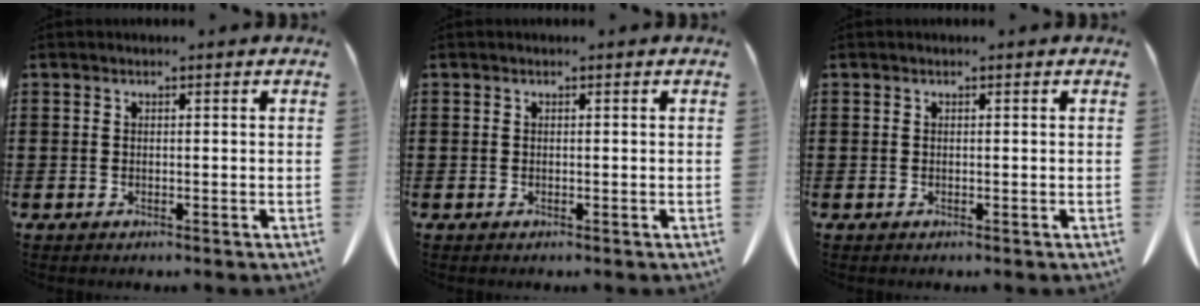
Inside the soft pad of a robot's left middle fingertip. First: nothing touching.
{"total": 0.0}
{"total": 0.0}